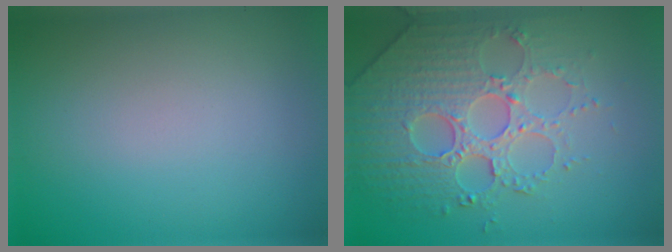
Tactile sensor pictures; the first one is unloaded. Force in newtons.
{"total": 5.4, "press": 5.1, "slide": 1.9}